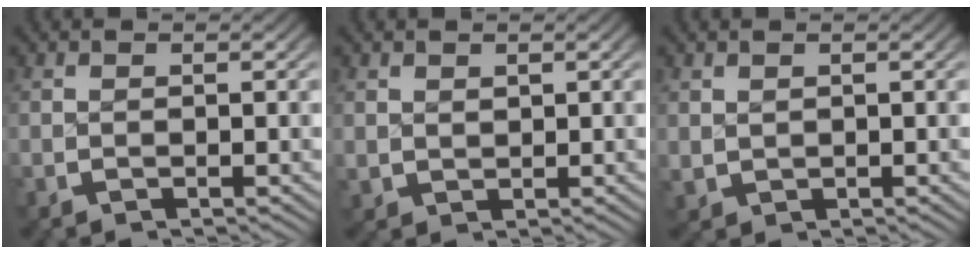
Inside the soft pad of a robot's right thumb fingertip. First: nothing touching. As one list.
[{"total": 1.3, "force": [0.9, 0.9, 0.3], "torque": [-0.003, -0.003, 0.028]}, {"total": 1.5, "force": [0.5, 1.3, 0.5], "torque": [-0.014, -0.009, 0.023]}]